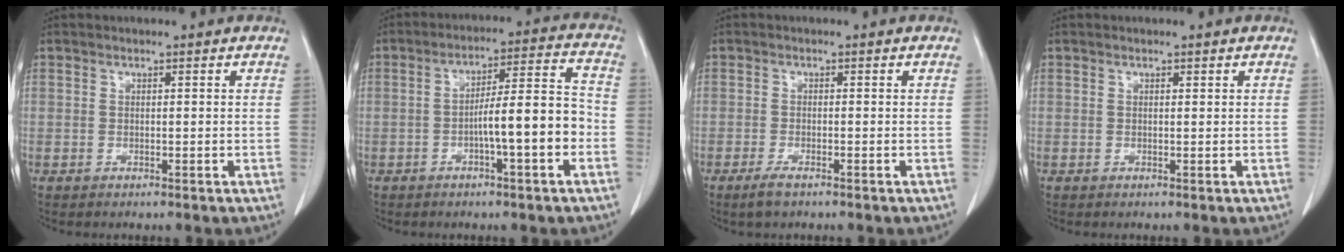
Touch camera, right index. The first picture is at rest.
{"total": 9.7, "force": [-2.8, 0.8, 9.3], "torque": [-0.147, 0.023, -0.044]}
{"total": 2.3, "force": [-1.6, 0.6, 1.5], "torque": [-0.035, -0.004, -0.029]}
{"total": 0.0}